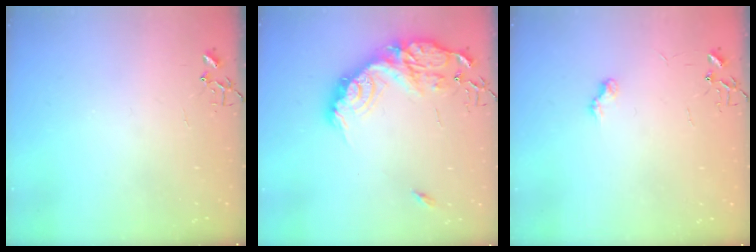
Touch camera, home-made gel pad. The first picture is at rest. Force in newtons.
{"total": 20.4, "press": 20.4, "slide": 0.8}
{"total": 6.6, "press": 6.6, "slide": 0.7}